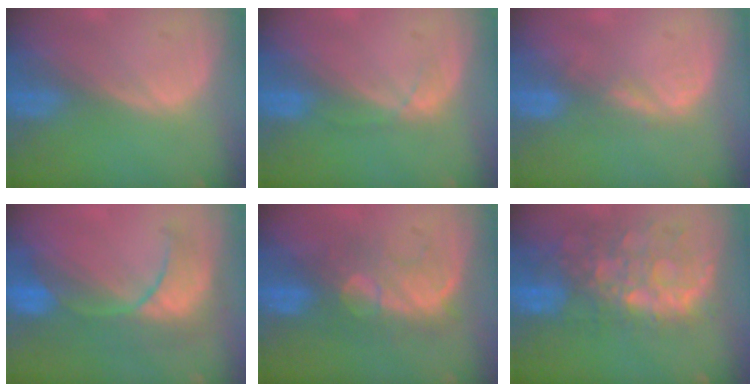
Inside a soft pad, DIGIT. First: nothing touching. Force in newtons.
{"total": 1.4, "press": 1.3, "slide": 0.3}
{"total": 2.7, "press": 2.1, "slide": 1.7}
{"total": 9.2, "press": 8.7, "slide": 2.8}
{"total": 8.1, "press": 7.9, "slide": 1.8}
{"total": 10.6, "press": 9.5, "slide": 4.9}